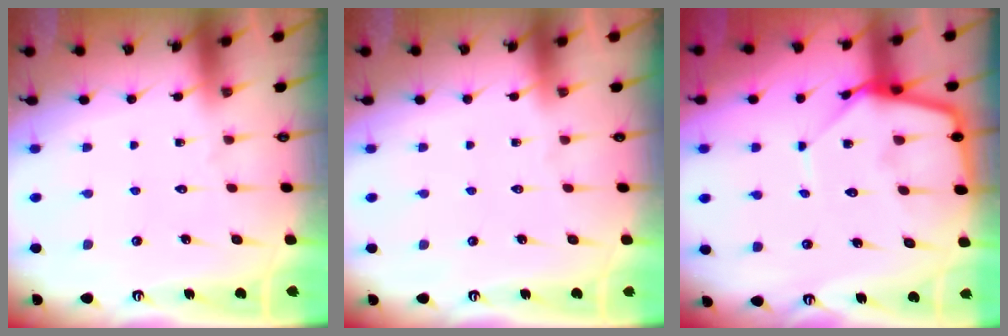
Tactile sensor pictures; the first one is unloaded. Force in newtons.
{"total": 0.0}
{"total": 10.5, "press": 10.4, "slide": 0.9}